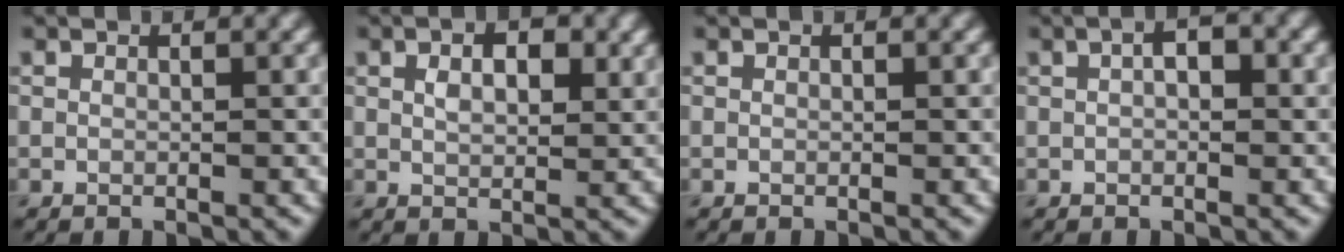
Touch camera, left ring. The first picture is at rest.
{"total": 3.4, "force": [1.1, 1.8, 2.6], "torque": [-0.036, -0.002, 0.020]}
{"total": 0.0}
{"total": 2.6, "force": [0.7, 1.2, 2.2], "torque": [-0.028, 0.001, 0.007]}